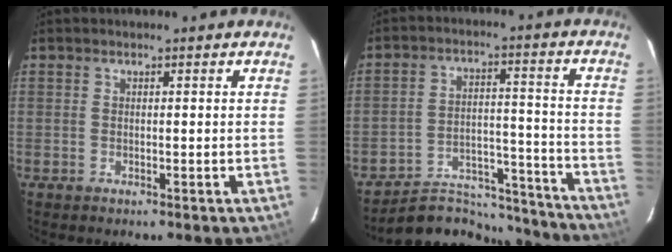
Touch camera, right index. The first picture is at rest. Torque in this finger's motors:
{"motor_torque": [-0.77, -0.78, -0.77, -0.17]}